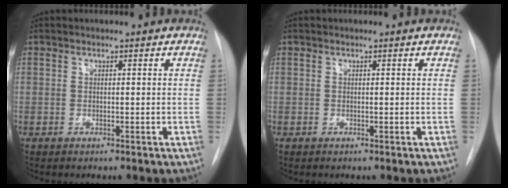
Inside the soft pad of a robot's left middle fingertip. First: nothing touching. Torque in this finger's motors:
{"motor_torque": [0.20, -0.23, 0.03, 0.01]}